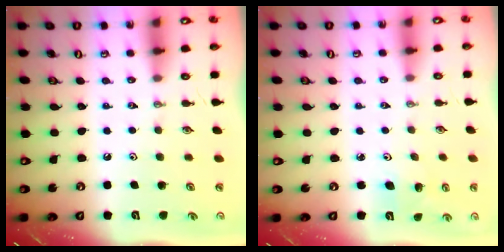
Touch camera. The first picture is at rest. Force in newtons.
{"total": 3.3, "press": 3.0, "slide": 1.4}